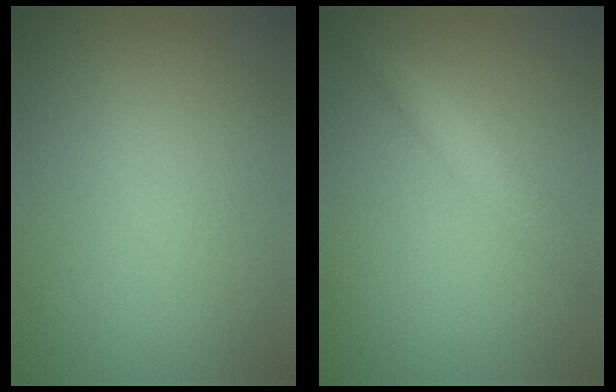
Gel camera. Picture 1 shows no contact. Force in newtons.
{"total": 2.7, "press": 2.7, "slide": 0.1}